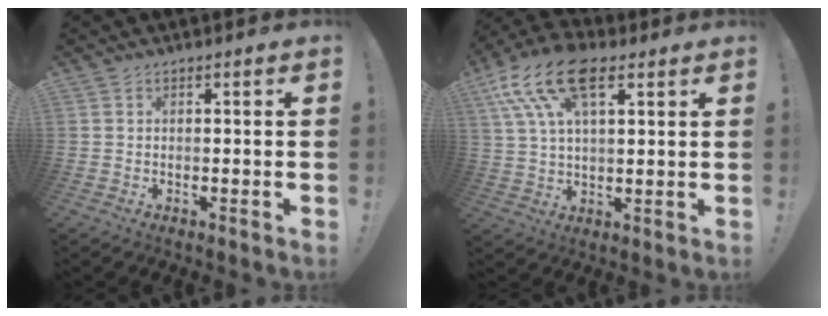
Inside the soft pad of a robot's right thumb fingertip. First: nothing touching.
{"total": 17.2, "force": [8.2, 8.5, 12.5], "torque": [-0.239, -0.024, 0.142]}